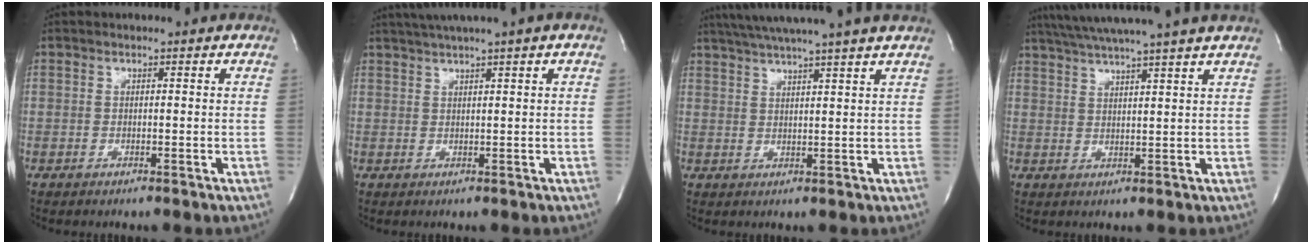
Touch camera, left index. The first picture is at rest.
{"total": 5.9, "force": [4.1, -1.1, 4.1], "torque": [-0.067, 0.026, 0.069]}
{"total": 13.5, "force": [11.5, -1.6, 6.7], "torque": [-0.118, 0.009, 0.158]}
{"total": 13.6, "force": [11.8, -1.6, 6.6], "torque": [-0.118, 0.006, 0.166]}